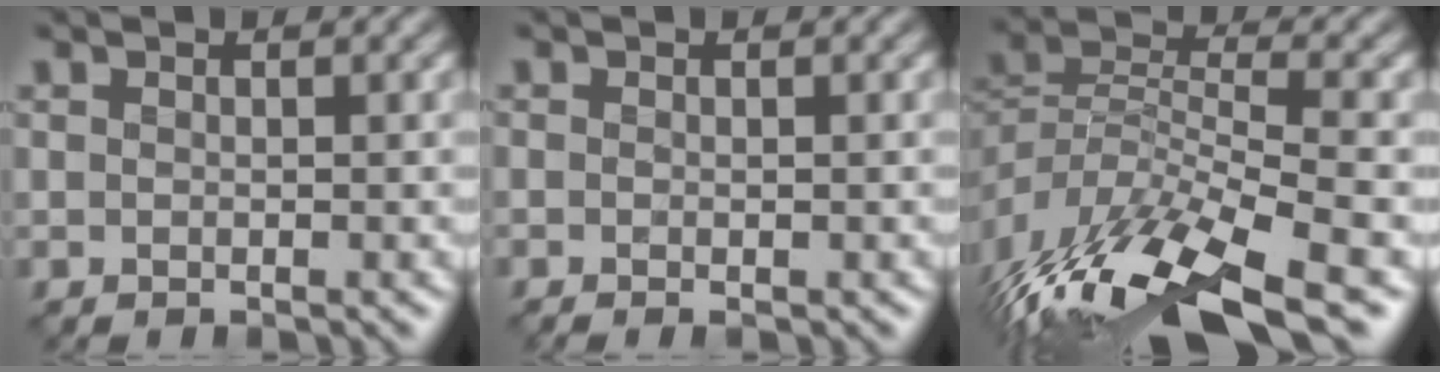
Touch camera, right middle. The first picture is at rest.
{"total": 1.0, "force": [-0.4, 0.4, 0.9], "torque": [-0.018, -0.007, -0.006]}
{"total": 12.7, "force": [-6.9, 4.7, 9.5], "torque": [-0.193, -0.003, -0.123]}